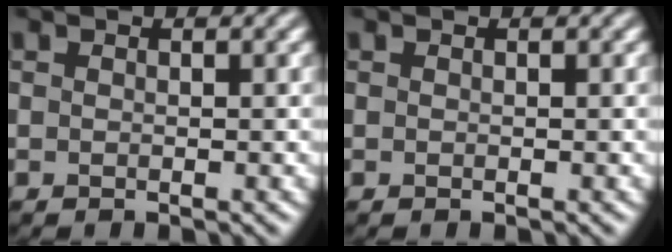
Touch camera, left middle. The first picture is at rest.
{"total": 0.0}